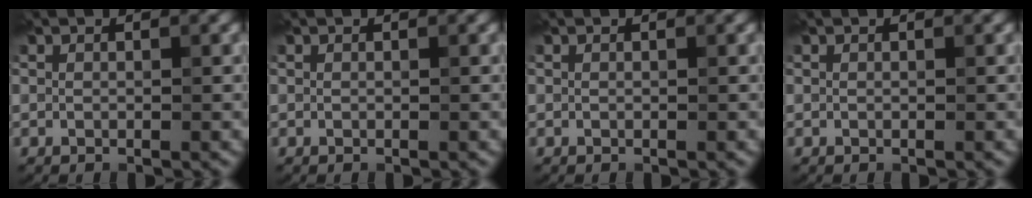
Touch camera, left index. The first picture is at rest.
{"total": 0.0}
{"total": 0.0}
{"total": 0.0}